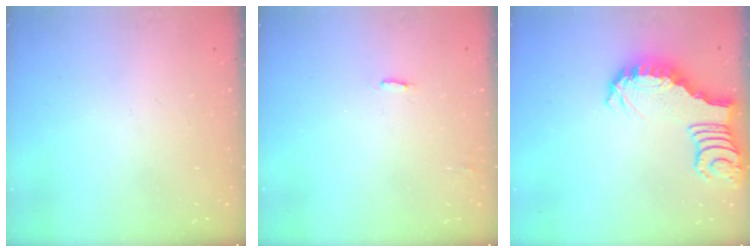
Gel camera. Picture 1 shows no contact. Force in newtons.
{"total": 1.9, "press": 1.9, "slide": 0.1}
{"total": 2.8, "press": 2.8, "slide": 0.5}